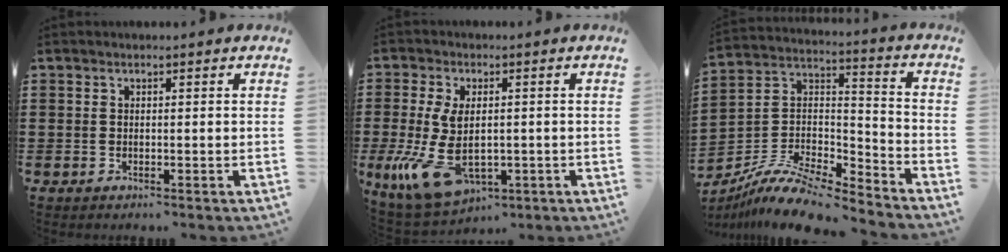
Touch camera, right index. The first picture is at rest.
{"total": 11.3, "force": [-1.5, 6.2, 9.3], "torque": [-0.206, -0.011, -0.023]}
{"total": 10.8, "force": [-9.2, 2.6, 5.1], "torque": [-0.105, 0.022, -0.186]}